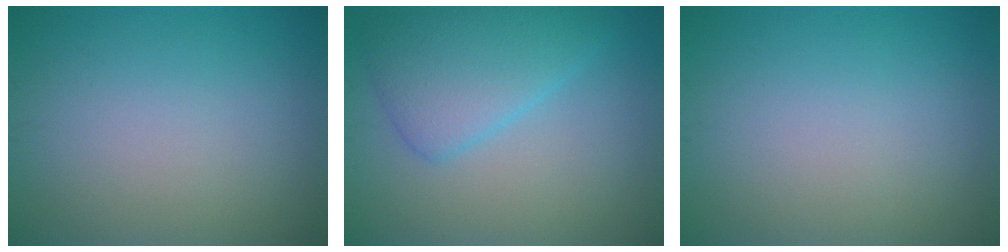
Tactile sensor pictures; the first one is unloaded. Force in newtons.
{"total": 4.7, "press": 4.7, "slide": 0.3}
{"total": 0.0}